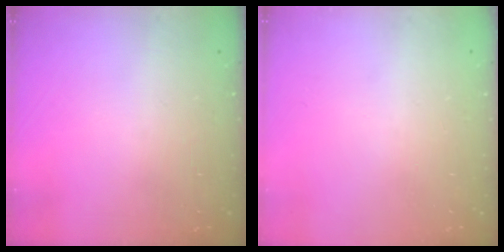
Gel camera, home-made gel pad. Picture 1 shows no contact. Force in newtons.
{"total": 0.0}